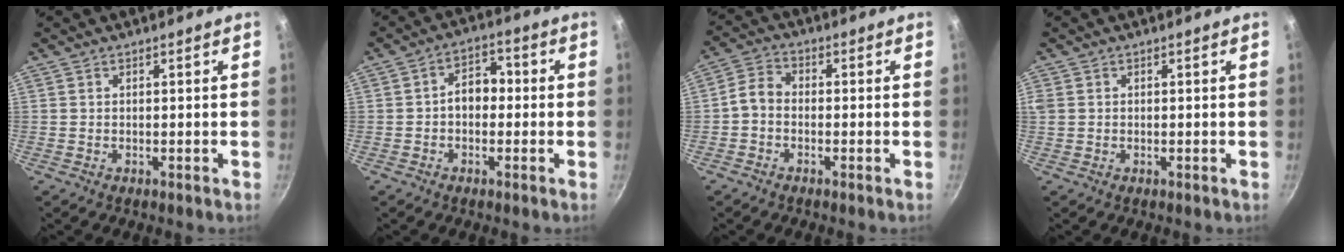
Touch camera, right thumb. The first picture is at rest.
{"total": 5.8, "force": [-0.4, 4.1, 4.1], "torque": [-0.044, 0.024, -0.019]}
{"total": 4.8, "force": [-1.1, 3.5, 3.1], "torque": [-0.052, 0.019, -0.035]}
{"total": 2.2, "force": [0.3, 1.9, 1.1], "torque": [-0.034, 0.008, 0.012]}